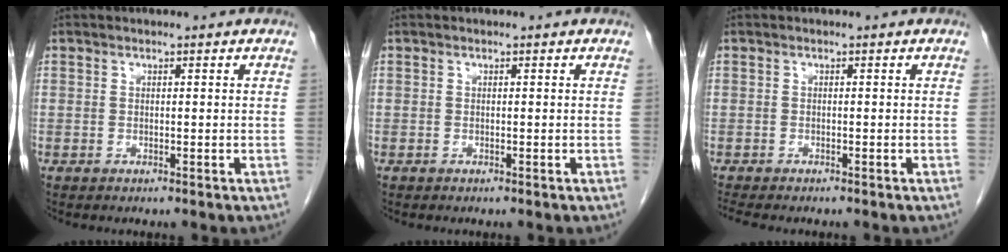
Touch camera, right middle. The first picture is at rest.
{"total": 0.0}
{"total": 4.7, "force": [-4.1, 1.1, 2.1], "torque": [-0.029, -0.010, -0.061]}